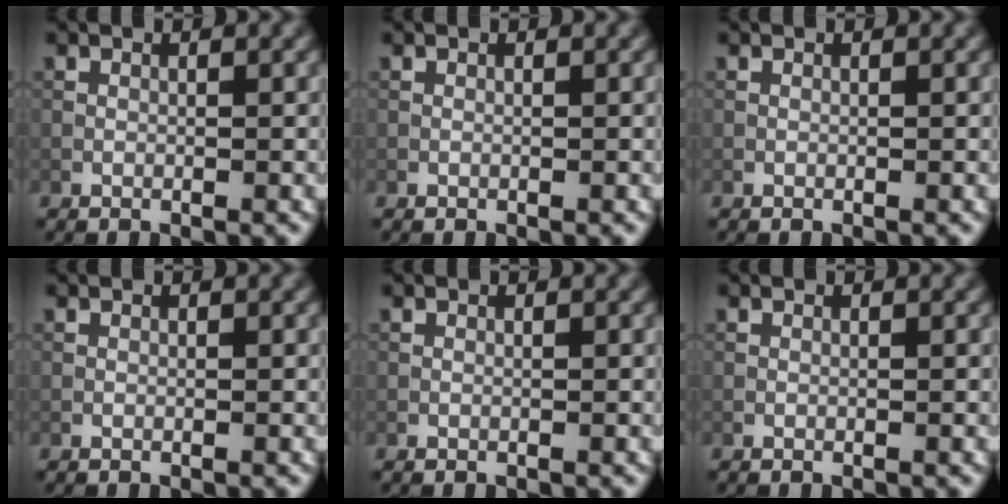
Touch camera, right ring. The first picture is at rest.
{"total": 0.0}
{"total": 0.0}
{"total": 0.0}
{"total": 0.0}
{"total": 0.0}